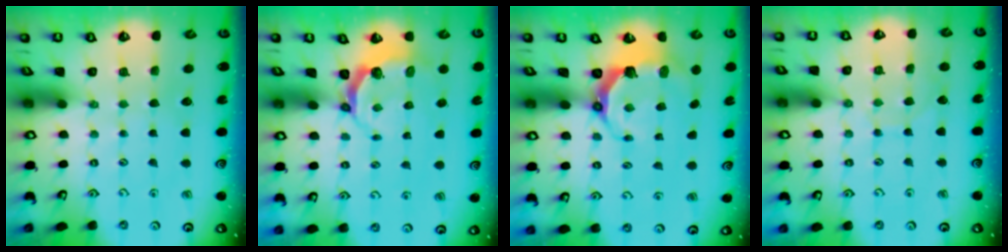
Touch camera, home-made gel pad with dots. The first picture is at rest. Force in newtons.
{"total": 4.9, "press": 4.0, "slide": 2.9}
{"total": 6.5, "press": 4.9, "slide": 4.2}
{"total": 6.0, "press": 6.0, "slide": 0.2}